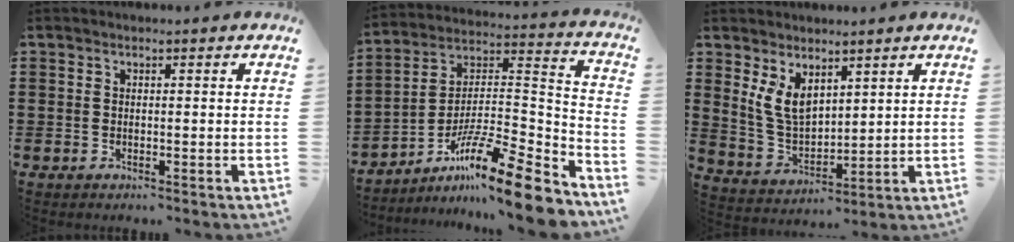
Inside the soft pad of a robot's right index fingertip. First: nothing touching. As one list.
[{"total": 14.9, "force": [-10.9, 1.3, 10.1], "torque": [-0.160, 0.020, -0.200]}, {"total": 6.5, "force": [3.4, 3.7, 4.1], "torque": [-0.108, -0.004, 0.062]}]